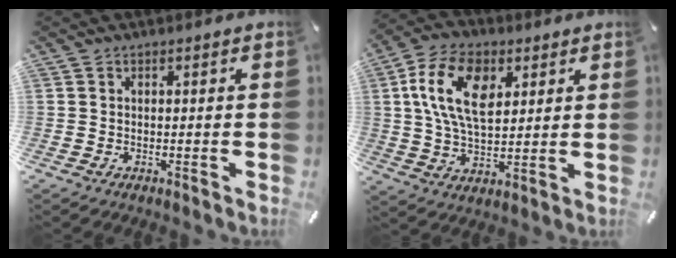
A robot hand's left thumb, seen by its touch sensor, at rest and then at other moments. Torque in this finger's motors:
{"motor_torque": [0.36, 0.81, 1.87, -0.89, 0.61]}